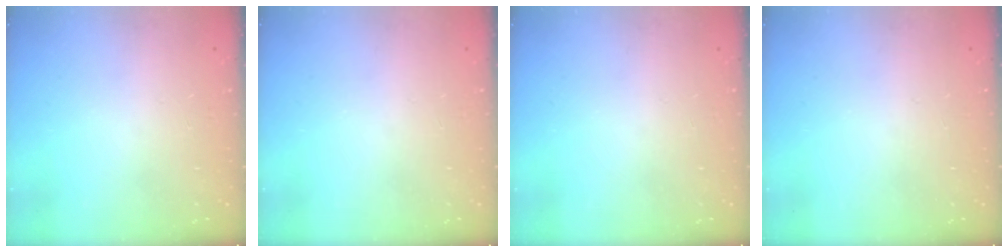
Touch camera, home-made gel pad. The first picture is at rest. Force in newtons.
{"total": 0.0}
{"total": 0.0}
{"total": 0.0}